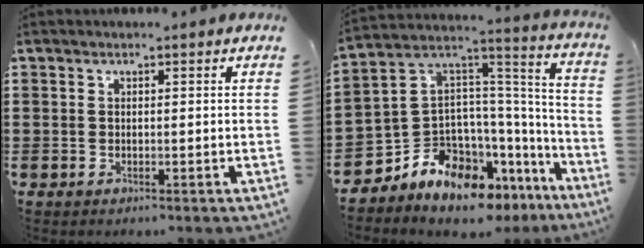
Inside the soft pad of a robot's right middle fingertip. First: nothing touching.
{"total": 9.8, "force": [-8.8, 3.7, 2.1], "torque": [-0.066, -0.010, -0.176]}